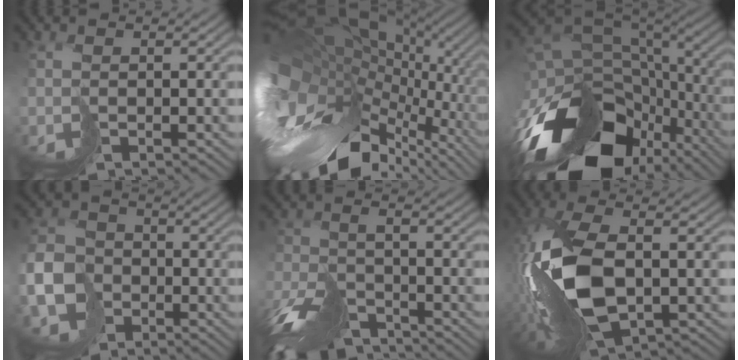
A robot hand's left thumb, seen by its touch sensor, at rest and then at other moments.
{"total": 19.0, "force": [-2.9, 13.0, 13.5], "torque": [-0.287, -0.033, -0.030]}
{"total": 18.1, "force": [-9.1, 11.6, 10.5], "torque": [-0.243, -0.041, -0.125]}
{"total": 7.6, "force": [-3.2, 6.4, 2.7], "torque": [-0.076, -0.013, -0.074]}
{"total": 10.1, "force": [-8.6, 3.3, 4.2], "torque": [-0.094, -0.015, -0.166]}
{"total": 12.6, "force": [-2.0, 5.9, 11.0], "torque": [-0.255, -0.002, -0.040]}